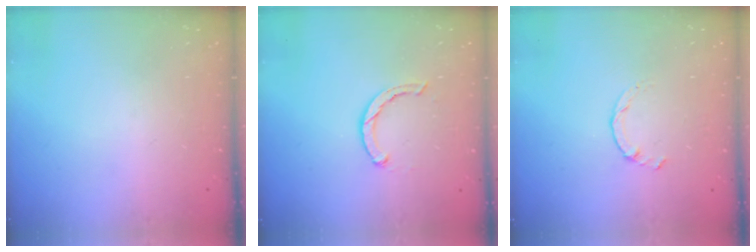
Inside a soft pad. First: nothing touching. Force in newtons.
{"total": 2.5, "press": 2.5, "slide": 0.4}
{"total": 0.0}